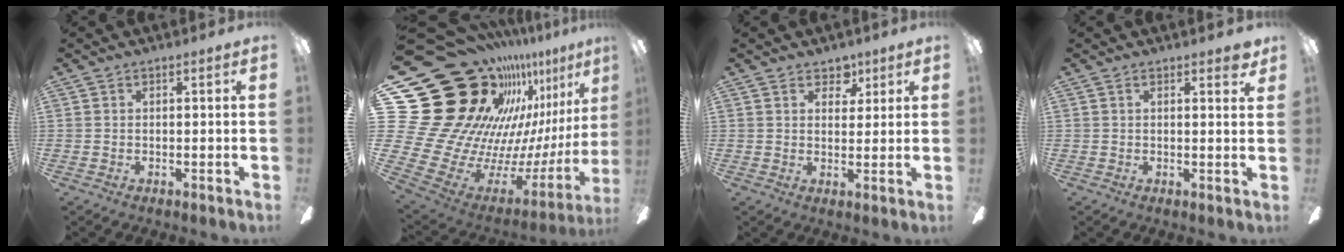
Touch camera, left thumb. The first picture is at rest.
{"total": 33.2, "force": [17.6, 20.5, 19.3], "torque": [-0.298, -0.217, 0.412]}
{"total": 4.8, "force": [3.4, 3.1, 1.2], "torque": [-0.004, -0.017, 0.058]}
{"total": 2.1, "force": [1.6, 0.5, 1.3], "torque": [-0.004, -0.006, 0.022]}